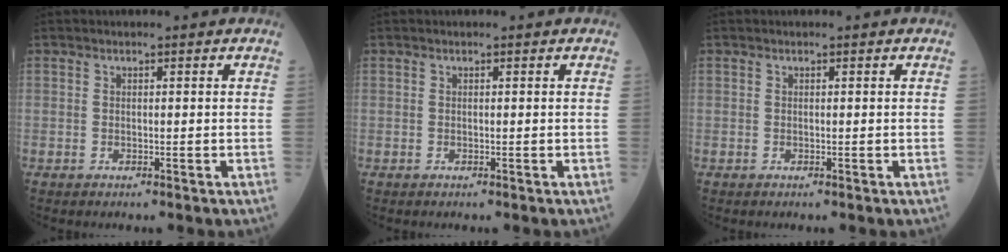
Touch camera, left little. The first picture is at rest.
{"total": 0.0}
{"total": 0.0}